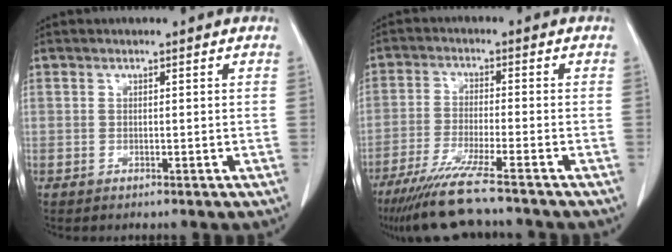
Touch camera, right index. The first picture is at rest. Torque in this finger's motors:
{"motor_torque": [1.10, -1.04, 0.27, 0.15]}